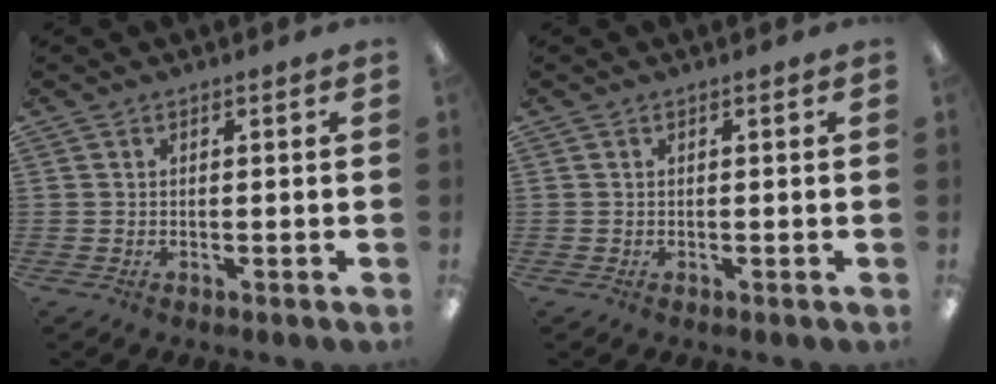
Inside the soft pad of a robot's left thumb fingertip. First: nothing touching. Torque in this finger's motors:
{"motor_torque": [-0.07, 0.03, -0.06, 0.05, 0.00]}